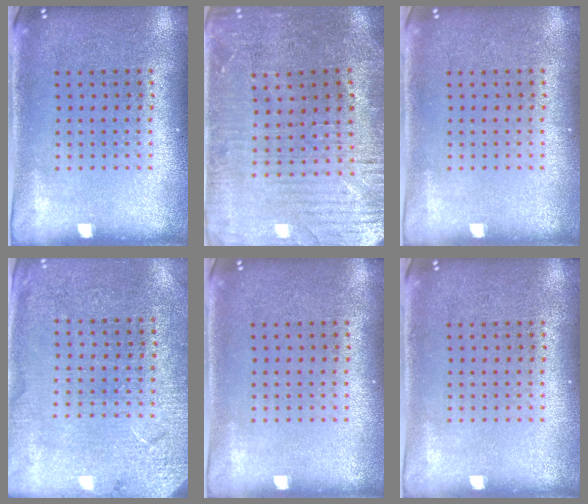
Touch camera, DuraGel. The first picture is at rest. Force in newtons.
{"total": 1.6, "press": 1.5, "slide": 0.5}
{"total": 0.0}
{"total": 2.5, "press": 2.5, "slide": 0.2}
{"total": 0.0}
{"total": 0.0}